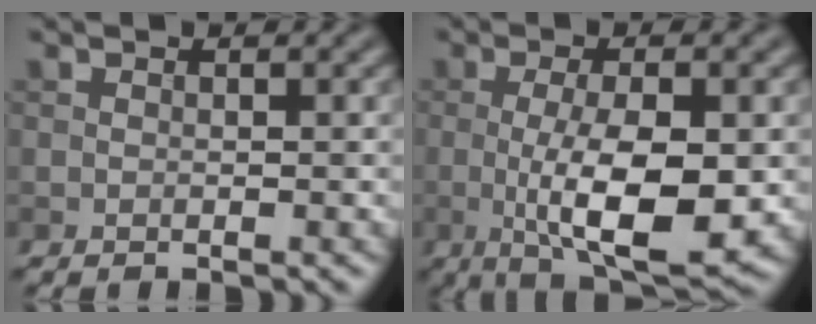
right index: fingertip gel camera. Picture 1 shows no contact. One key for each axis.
{"total": 8.7, "fx": -1.2, "fy": 2.6, "fz": 8.3, "tx": -0.141, "ty": -0.010, "tz": -0.016}